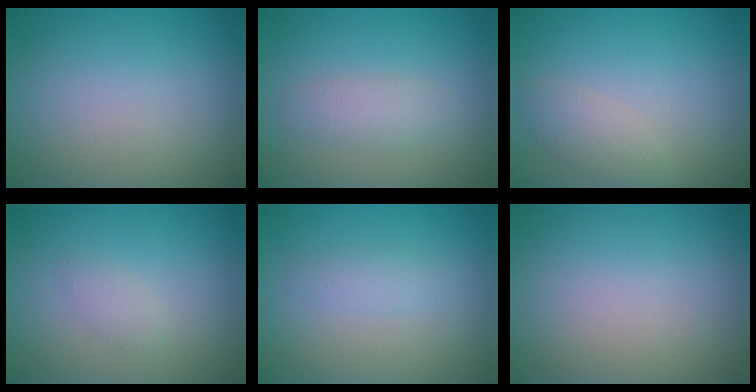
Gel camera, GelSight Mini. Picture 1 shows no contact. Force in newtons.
{"total": 1.9, "press": 1.9, "slide": 0.1}
{"total": 1.9, "press": 1.9, "slide": 0.1}
{"total": 1.0, "press": 1.0, "slide": 0.0}
{"total": 1.4, "press": 1.4, "slide": 0.1}
{"total": 0.0}